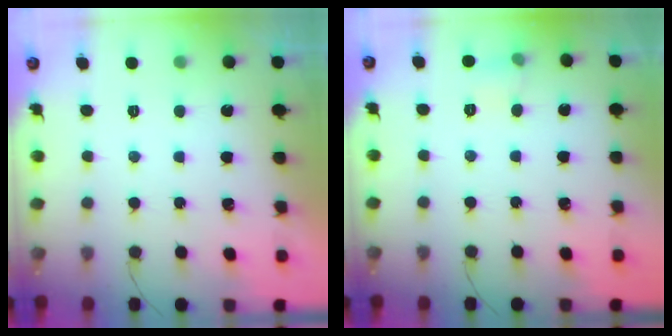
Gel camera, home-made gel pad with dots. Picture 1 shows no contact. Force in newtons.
{"total": 4.6, "press": 4.4, "slide": 1.4}